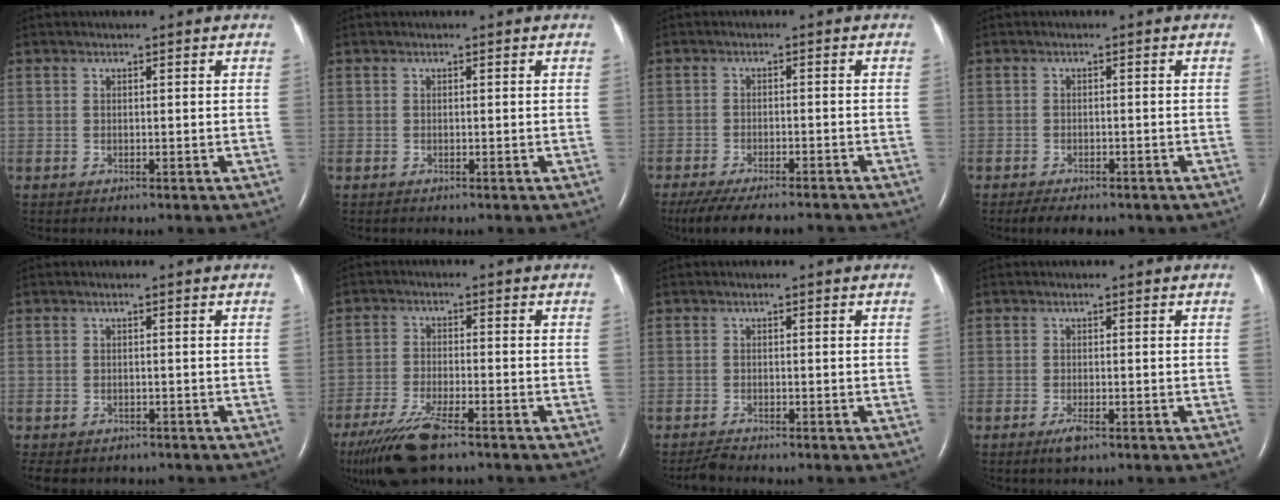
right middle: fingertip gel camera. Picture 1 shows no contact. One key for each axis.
{"total": 0.0}
{"total": 13.4, "fx": -11.8, "fy": 2.3, "fz": 5.8, "tx": -0.108, "ty": -0.020, "tz": -0.165}
{"total": 5.7, "fx": -4.4, "fy": 2.1, "fz": 2.8, "tx": -0.039, "ty": -0.009, "tz": -0.053}
{"total": 7.7, "fx": -6.0, "fy": 4.1, "fz": 2.4, "tx": -0.053, "ty": -0.004, "tz": -0.074}
{"total": 11.1, "fx": -8.2, "fy": 2.2, "fz": 7.2, "tx": -0.141, "ty": -0.028, "tz": -0.145}
{"total": 1.8, "fx": -1.7, "fy": 0.1, "fz": 0.5, "tx": -0.019, "ty": -0.009, "tz": -0.031}
{"total": 2.0, "fx": -1.3, "fy": 0.4, "fz": 1.5, "tx": -0.035, "ty": -0.004, "tz": -0.023}